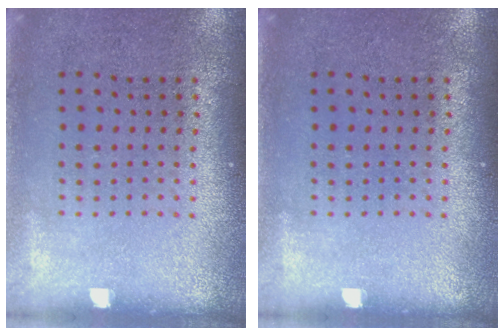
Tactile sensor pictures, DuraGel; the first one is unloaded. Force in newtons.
{"total": 0.0}